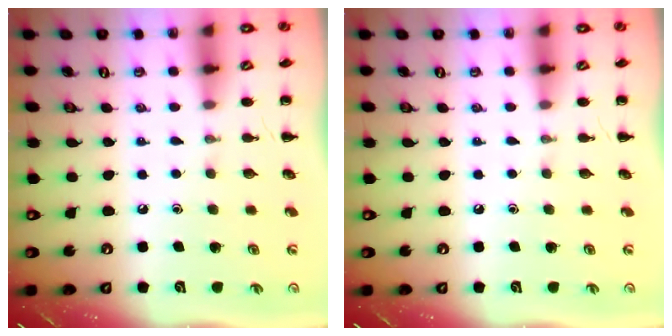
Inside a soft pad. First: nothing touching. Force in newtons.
{"total": 0.0}